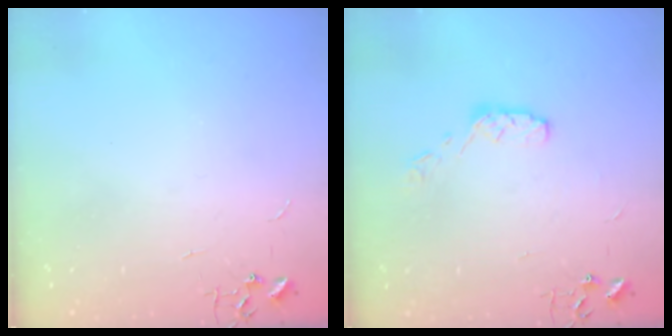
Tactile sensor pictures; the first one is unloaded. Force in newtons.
{"total": 6.8, "press": 6.7, "slide": 0.8}